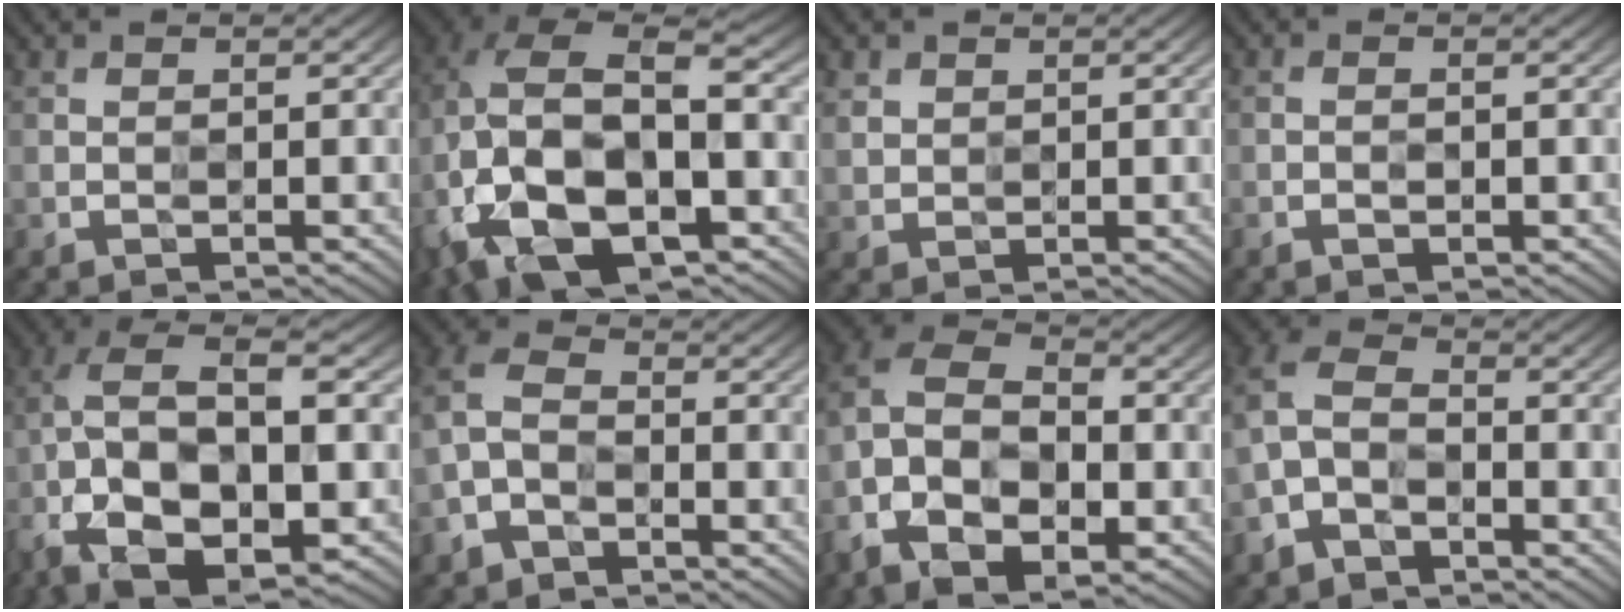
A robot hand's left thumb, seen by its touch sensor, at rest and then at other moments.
{"total": 18.5, "force": [-3.9, 11.7, 13.7], "torque": [-0.291, -0.022, -0.038]}
{"total": 2.1, "force": [1.0, 1.7, 0.8], "torque": [-0.022, -0.002, 0.023]}
{"total": 1.3, "force": [-0.5, 0.4, 1.1], "torque": [-0.024, 0.000, -0.012]}
{"total": 16.2, "force": [-3.3, 8.3, 13.5], "torque": [-0.301, -0.005, -0.035]}
{"total": 5.4, "force": [-2.1, 3.5, 3.5], "torque": [-0.088, 0.006, -0.056]}
{"total": 13.5, "force": [-3.9, 8.4, 9.8], "torque": [-0.224, -0.014, -0.076]}
{"total": 6.3, "force": [-2.5, 4.0, 4.1], "torque": [-0.099, 0.006, -0.062]}